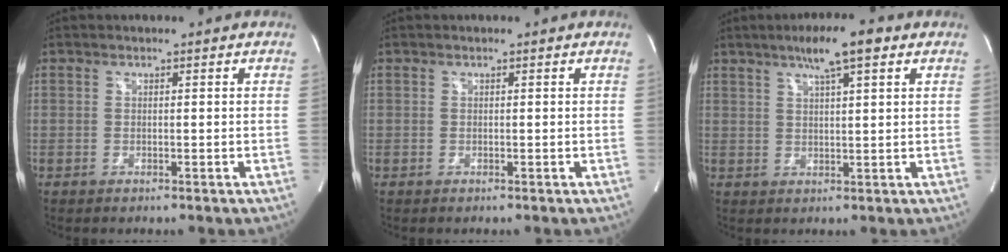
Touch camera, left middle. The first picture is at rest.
{"total": 0.0}
{"total": 7.1, "force": [4.3, 0.6, 5.7], "torque": [-0.096, 0.013, 0.067]}